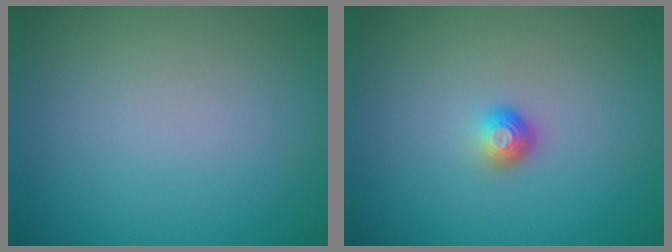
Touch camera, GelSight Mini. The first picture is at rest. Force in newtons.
{"total": 1.5, "press": 1.1, "slide": 1.1}